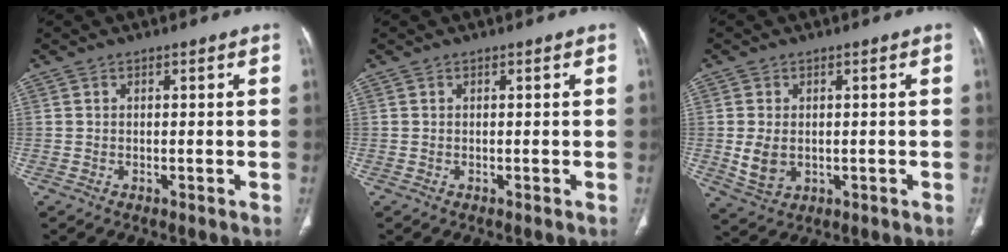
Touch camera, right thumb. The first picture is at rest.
{"total": 0.0}
{"total": 5.5, "force": [-0.3, 4.0, 3.7], "torque": [-0.066, -0.007, 0.007]}